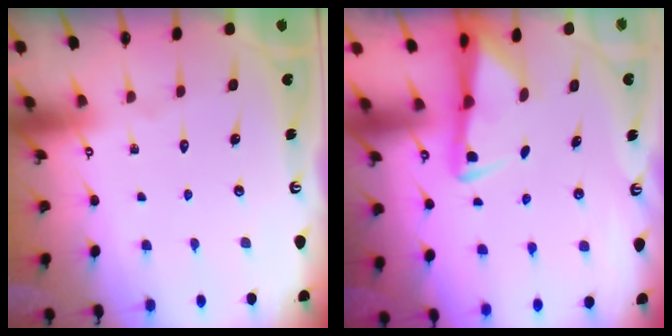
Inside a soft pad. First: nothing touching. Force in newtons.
{"total": 2.8, "press": 2.8, "slide": 0.5}